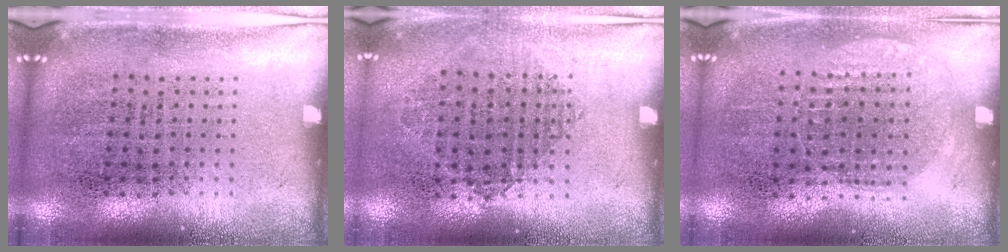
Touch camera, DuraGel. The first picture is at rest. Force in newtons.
{"total": 0.9, "press": 0.9, "slide": 0.3}
{"total": 1.0, "press": 0.9, "slide": 0.4}